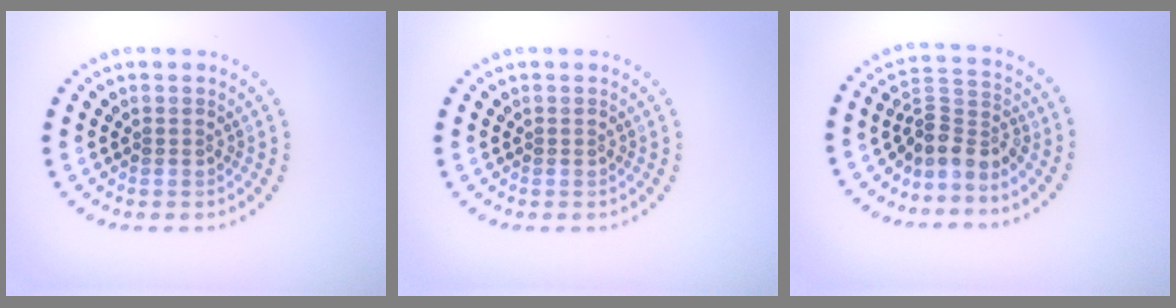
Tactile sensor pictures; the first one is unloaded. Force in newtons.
{"total": 0.0}
{"total": 3.5, "press": 2.4, "slide": 2.5}